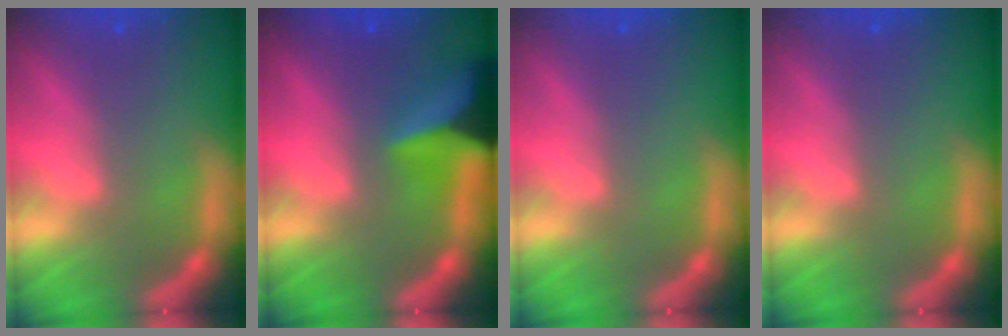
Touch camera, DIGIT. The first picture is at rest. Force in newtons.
{"total": 7.9}
{"total": 0.0}
{"total": 0.0}